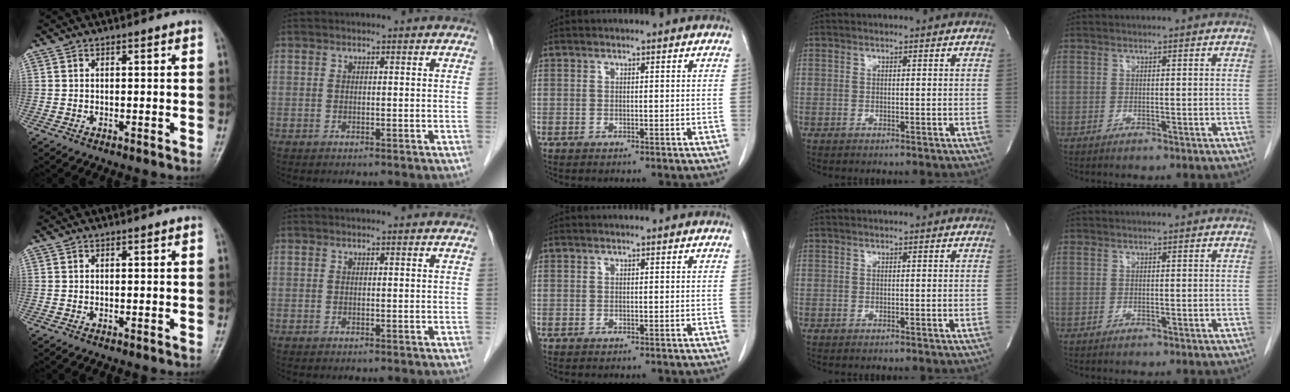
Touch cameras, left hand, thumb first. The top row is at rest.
{}